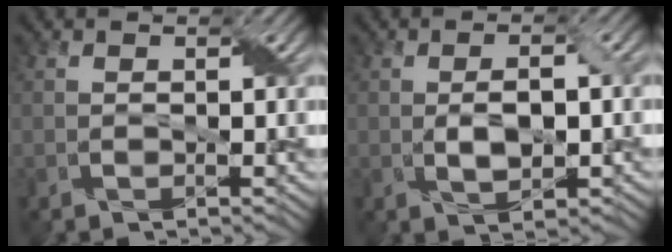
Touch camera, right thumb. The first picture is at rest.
{"total": 3.9, "force": [-0.2, 1.8, 3.4], "torque": [-0.065, -0.001, -0.002]}